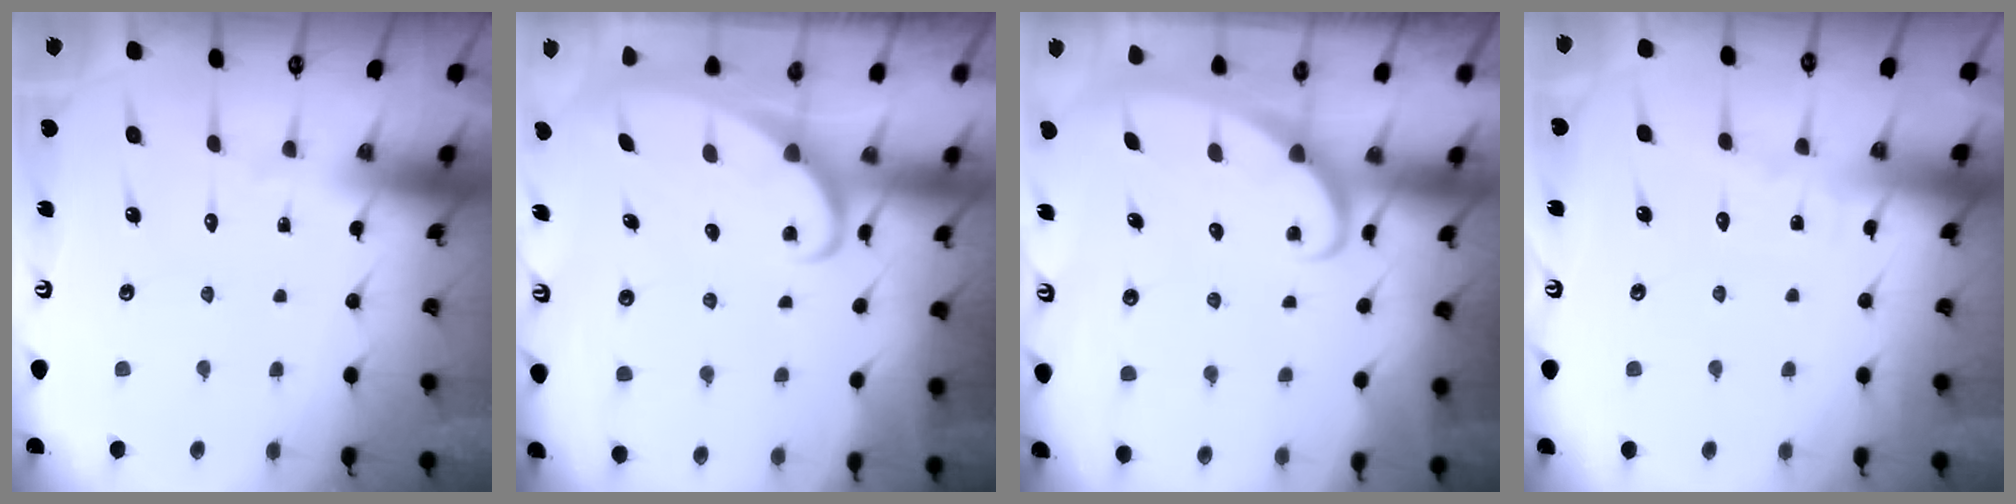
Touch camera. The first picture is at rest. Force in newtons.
{"total": 2.3, "press": 2.3, "slide": 0.3}
{"total": 2.4, "press": 2.4, "slide": 0.3}
{"total": 4.7, "press": 4.7, "slide": 0.4}